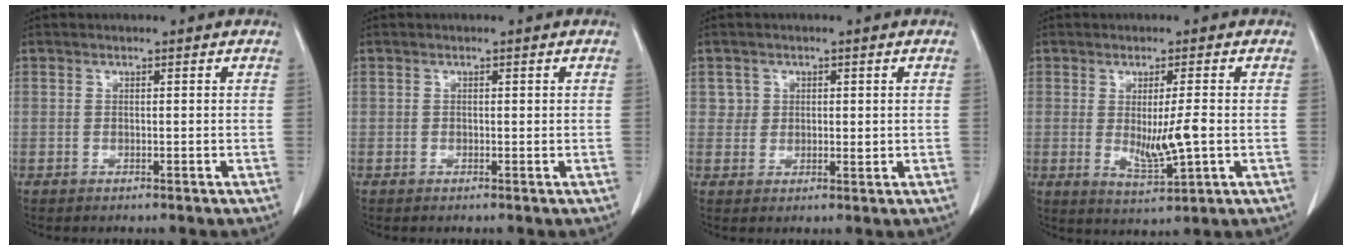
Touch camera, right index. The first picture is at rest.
{"total": 0.0}
{"total": 2.6, "force": [0.9, 2.4, 0.6], "torque": [-0.001, -0.004, 0.013]}
{"total": 6.0, "force": [-0.4, 0.6, 5.9], "torque": [-0.100, -0.016, -0.002]}